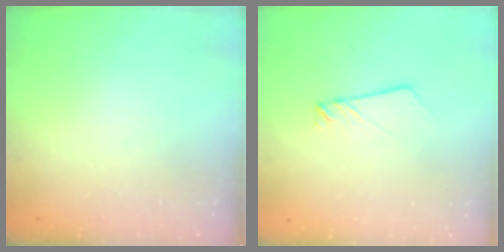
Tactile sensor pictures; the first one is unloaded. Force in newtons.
{"total": 1.9, "press": 1.9, "slide": 0.2}